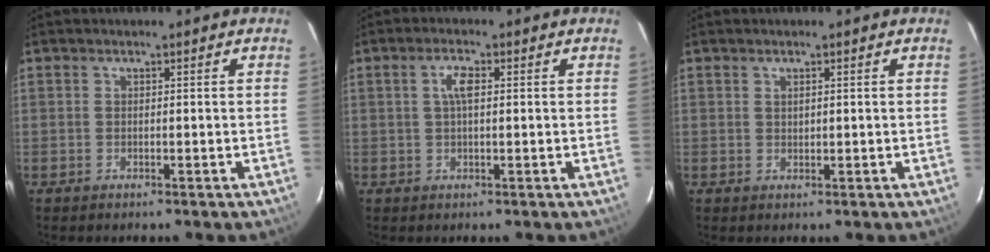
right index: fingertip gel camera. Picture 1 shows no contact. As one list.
[{"total": 2.9, "force": [0.6, 1.0, 2.7], "torque": [-0.055, 0.007, 0.012]}, {"total": 0.9, "force": [0.5, 0.4, 0.6], "torque": [-0.008, 0.003, 0.011]}]